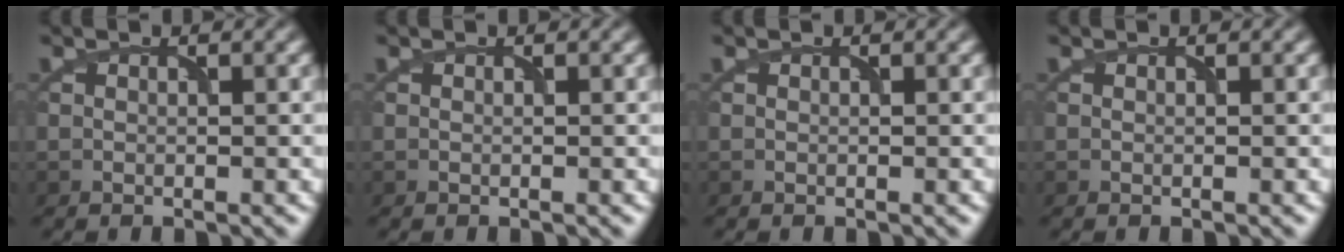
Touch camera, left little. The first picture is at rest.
{"total": 0.0}
{"total": 0.0}
{"total": 0.0}